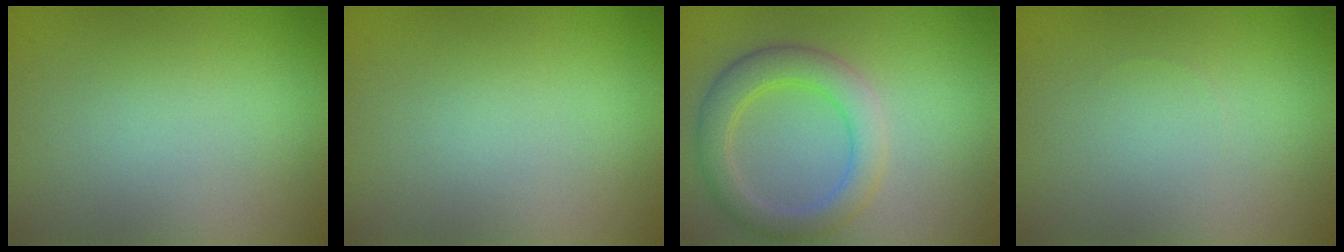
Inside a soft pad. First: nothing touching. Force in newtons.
{"total": 0.0}
{"total": 4.4, "press": 4.4, "slide": 0.1}
{"total": 0.0}